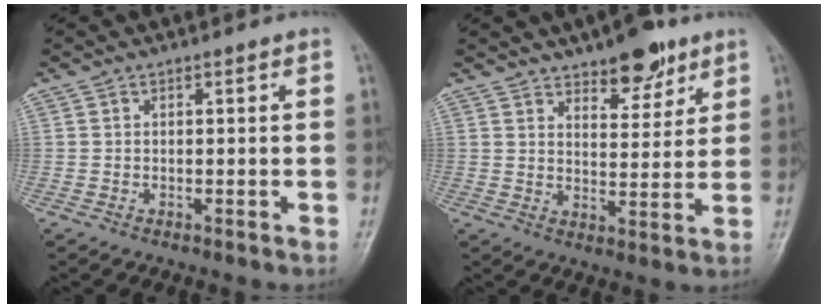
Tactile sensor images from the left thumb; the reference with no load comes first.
{"total": 9.2, "force": [6.3, 3.9, 5.4], "torque": [-0.049, -0.039, 0.095]}